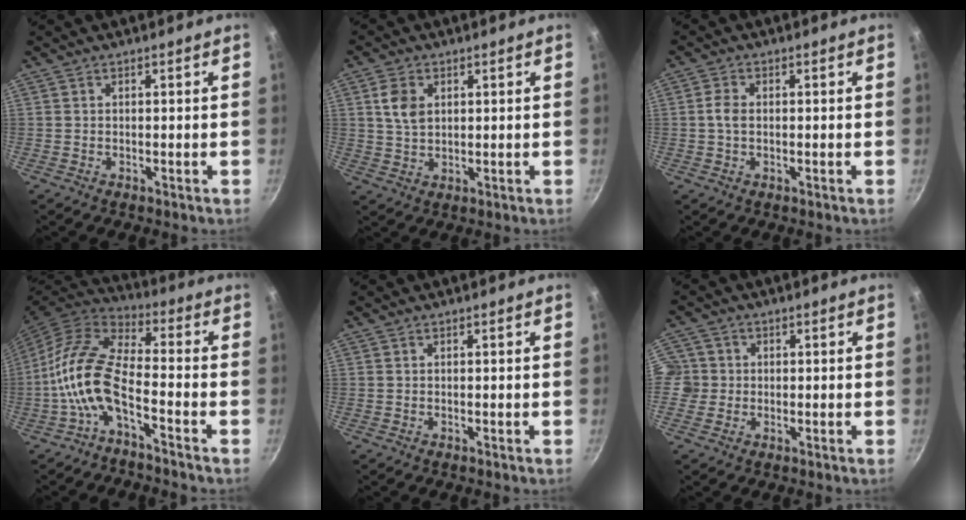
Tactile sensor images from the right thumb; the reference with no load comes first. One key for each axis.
{"total": 5.4, "fx": 1.6, "fy": 3.7, "fz": 3.6, "tx": -0.059, "ty": -0.005, "tz": 0.032}
{"total": 2.7, "fx": 0.0, "fy": 1.8, "fz": 2.0, "tx": -0.043, "ty": 0.008, "tz": -0.005}
{"total": 12.2, "fx": -4.6, "fy": 5.1, "fz": 10.1, "tx": -0.208, "ty": 0.045, "tz": -0.100}
{"total": 0.0}
{"total": 5.1, "fx": -0.2, "fy": 4.9, "fz": 1.2, "tx": 0.003, "ty": 0.007, "tz": -0.012}